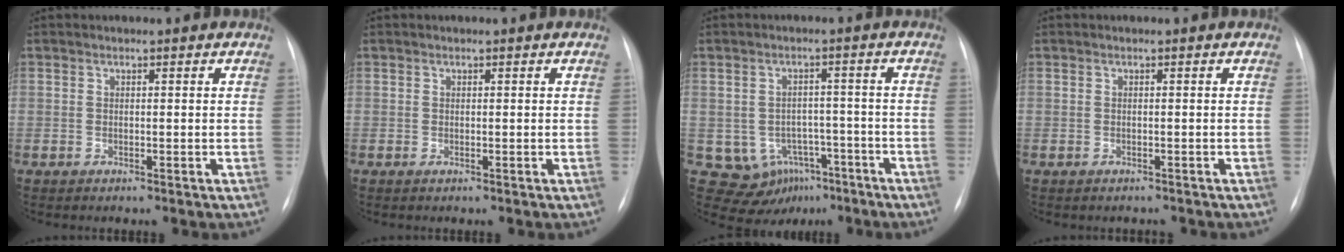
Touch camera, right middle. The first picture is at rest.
{"total": 0.0}
{"total": 8.2, "force": [-4.0, 6.9, 2.0], "torque": [-0.027, 0.020, -0.044]}
{"total": 1.2, "force": [-1.0, 0.6, 0.1], "torque": [-0.005, 0.001, -0.012]}